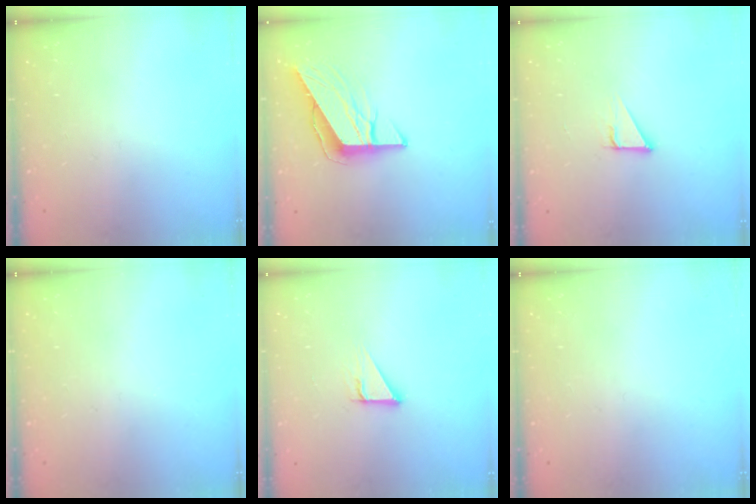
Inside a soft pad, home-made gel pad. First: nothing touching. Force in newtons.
{"total": 9.4, "press": 9.4, "slide": 1.0}
{"total": 2.8, "press": 2.8, "slide": 0.2}
{"total": 0.0}
{"total": 4.0, "press": 4.0, "slide": 0.2}
{"total": 0.0}